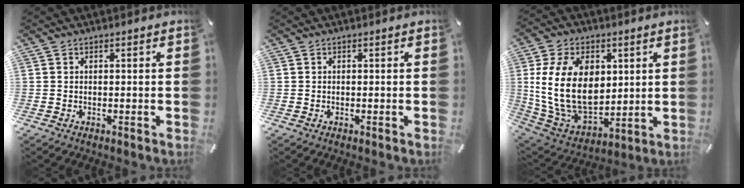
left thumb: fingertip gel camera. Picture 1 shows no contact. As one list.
[{"total": 0.0}, {"total": 19.3, "force": [3.1, 13.4, 13.5], "torque": [-0.278, -0.012, 0.057]}]